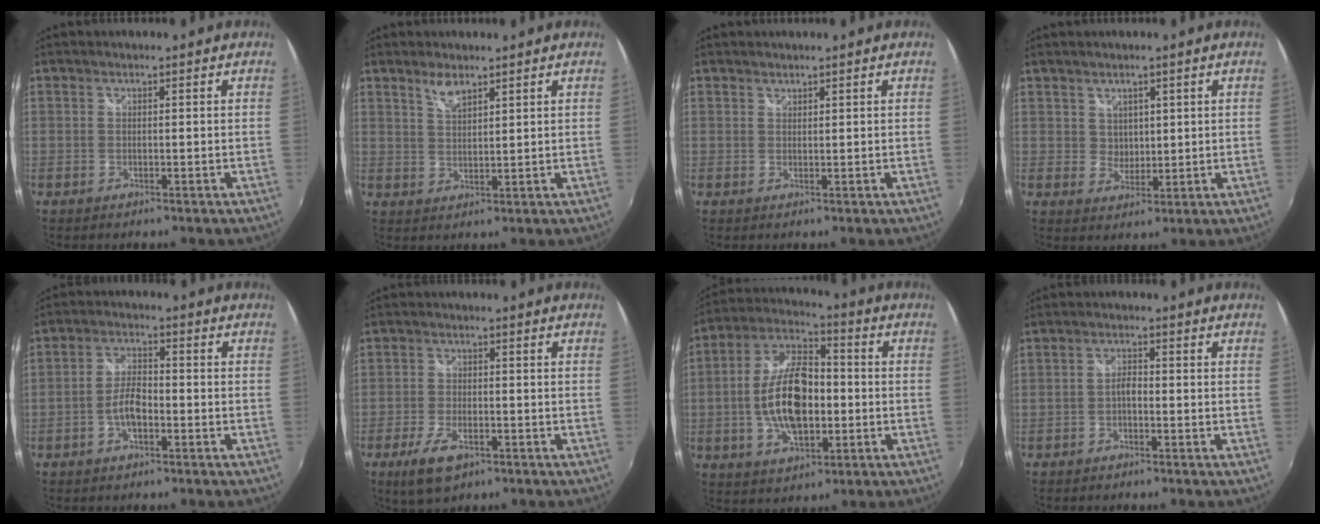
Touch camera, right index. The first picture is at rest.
{"total": 3.6, "force": [2.7, 1.1, 2.0], "torque": [-0.036, 0.000, 0.050]}
{"total": 0.7, "force": [0.7, 0.2, -0.1], "torque": [0.003, 0.001, 0.014]}
{"total": 3.1, "force": [1.6, 2.6, 0.5], "torque": [-0.002, 0.002, 0.032]}
{"total": 5.0, "force": [-2.0, 2.1, 4.1], "torque": [-0.085, 0.008, -0.037]}
{"total": 7.2, "force": [-4.1, 3.3, 4.9], "torque": [-0.121, -0.014, -0.073]}
{"total": 15.4, "force": [-2.1, 7.9, 13.1], "torque": [-0.259, 0.009, -0.037]}
{"total": 1.9, "force": [-0.9, 0.9, 1.5], "torque": [-0.030, 0.005, -0.018]}